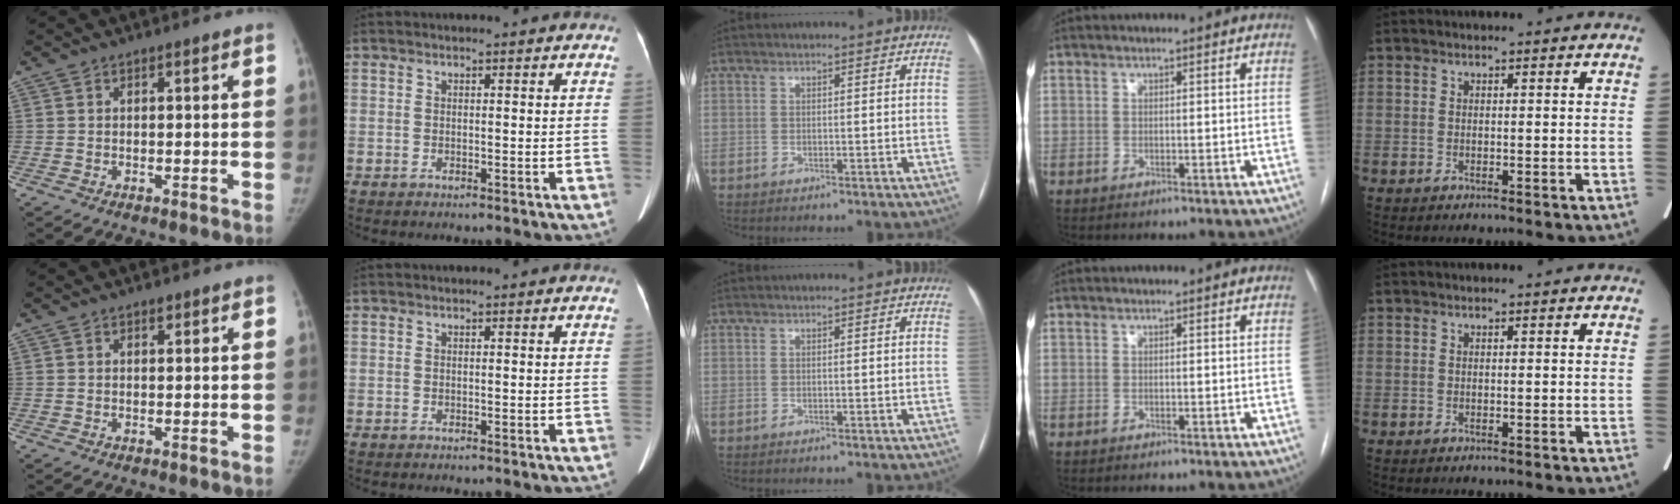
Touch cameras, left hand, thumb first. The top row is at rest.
{"thumb": {"total": 0.8, "force": [0.6, 0.4, 0.4], "torque": [-0.002, -0.003, 0.007]}}